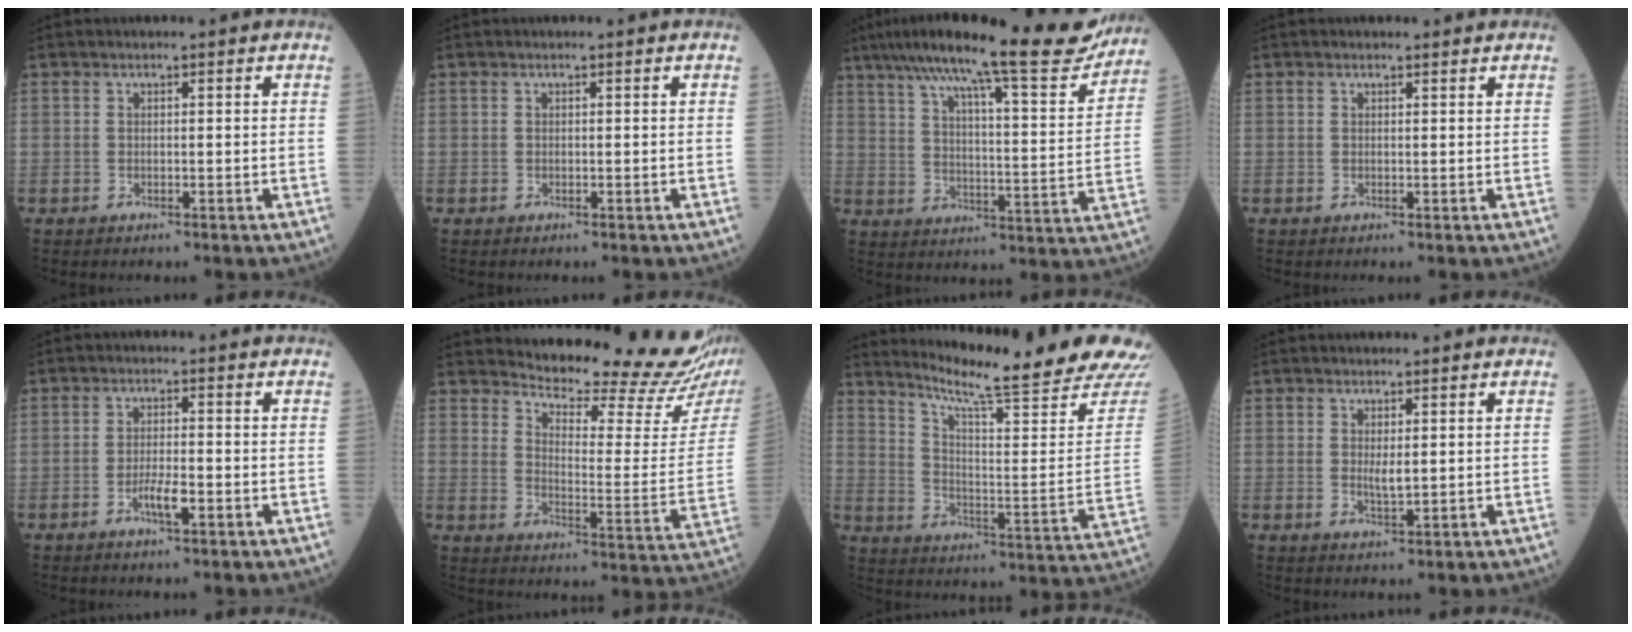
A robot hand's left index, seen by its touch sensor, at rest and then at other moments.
{"total": 0.0}
{"total": 22.6, "force": [19.1, 1.8, 11.9], "torque": [-0.189, -0.011, 0.264]}
{"total": 0.7, "force": [0.7, 0.2, 0.0], "torque": [-0.010, 0.000, 0.008]}
{"total": 3.2, "force": [-1.5, 0.5, 2.8], "torque": [-0.055, 0.000, -0.028]}
{"total": 19.6, "force": [18.3, 0.1, 7.0], "torque": [-0.110, -0.107, 0.227]}
{"total": 24.5, "force": [22.4, -0.7, 9.9], "torque": [-0.159, -0.109, 0.293]}
{"total": 1.9, "force": [0.5, 0.5, 1.7], "torque": [-0.036, -0.005, 0.011]}